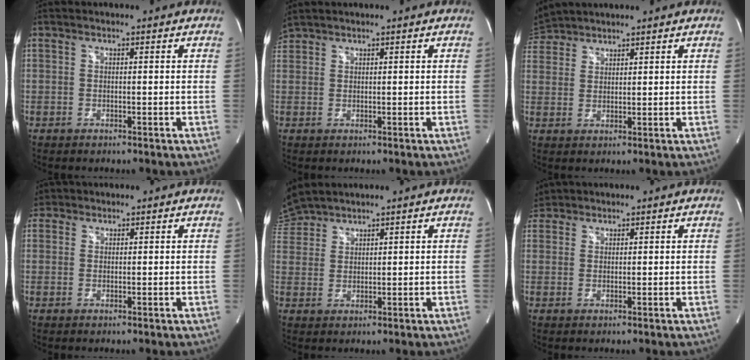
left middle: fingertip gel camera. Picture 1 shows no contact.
{"total": 1.9, "force": [1.8, -0.2, 0.5], "torque": [-0.025, 0.027, 0.046]}
{"total": 5.0, "force": [4.9, 1.1, 0.4], "torque": [-0.017, 0.030, 0.097]}
{"total": 3.4, "force": [2.4, 2.4, 0.1], "torque": [0.000, 0.015, 0.043]}
{"total": 5.6, "force": [5.5, 0.4, 0.7], "torque": [-0.034, 0.023, 0.121]}
{"total": 3.4, "force": [3.0, 1.7, -0.1], "torque": [0.001, 0.016, 0.057]}